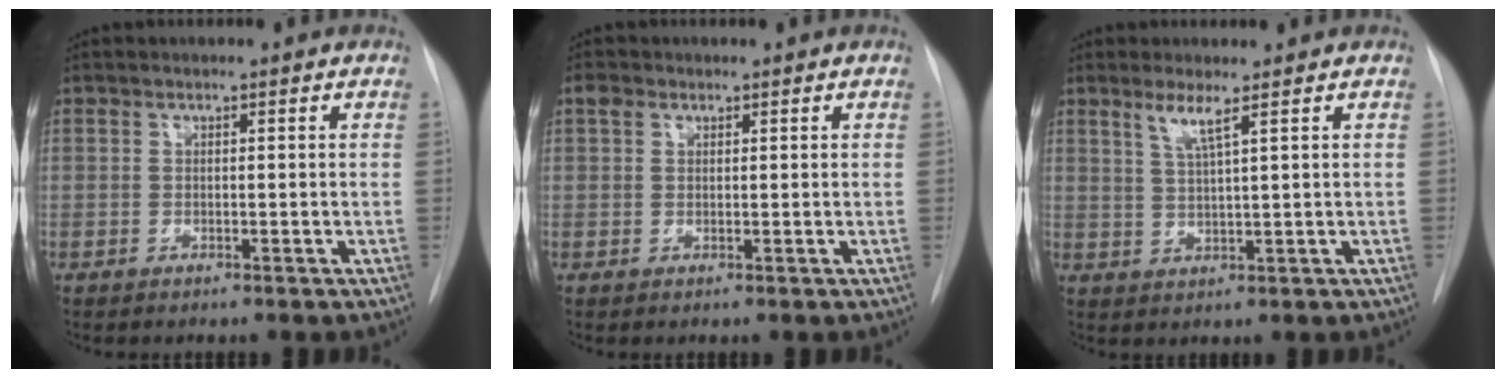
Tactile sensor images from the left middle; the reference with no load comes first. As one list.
[{"total": 1.5, "force": [0.9, 1.1, 0.5], "torque": [-0.010, 0.010, 0.014]}, {"total": 3.3, "force": [2.0, -0.5, 2.6], "torque": [-0.057, -0.008, 0.041]}]